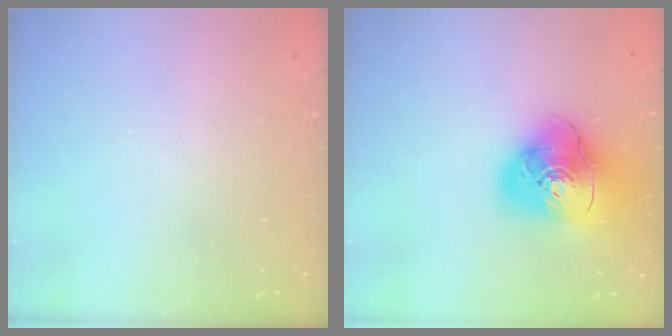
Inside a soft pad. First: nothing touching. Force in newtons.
{"total": 19.4, "press": 19.2, "slide": 2.5}